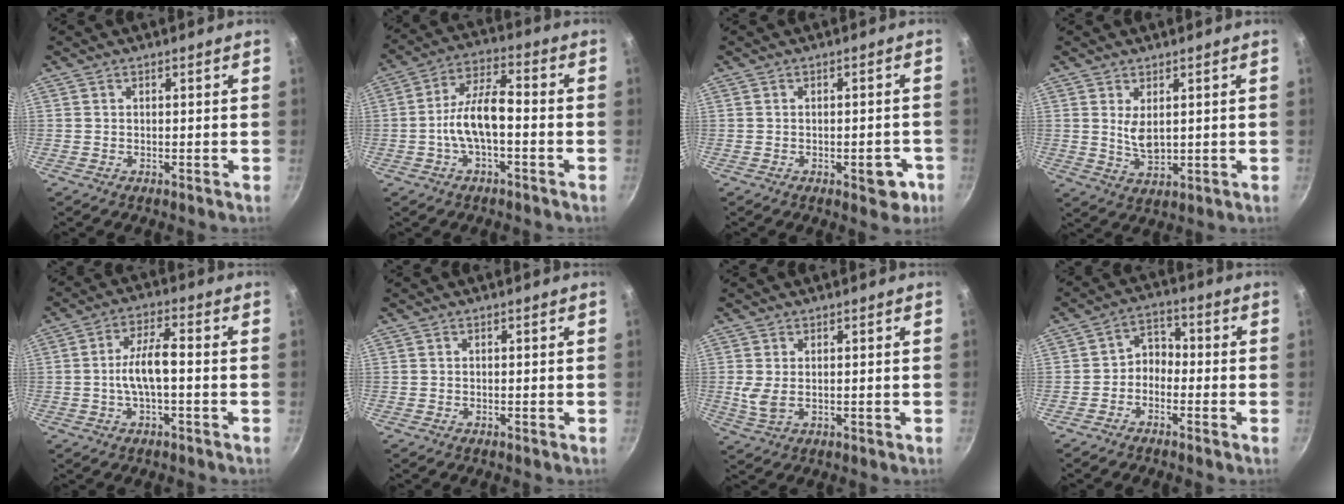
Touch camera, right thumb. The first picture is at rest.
{"total": 9.8, "force": [-2.1, 4.1, 8.6], "torque": [-0.150, 0.041, -0.049]}
{"total": 5.1, "force": [-2.1, 2.4, 3.9], "torque": [-0.030, 0.014, -0.022]}
{"total": 4.9, "force": [1.3, 2.6, 3.9], "torque": [-0.062, -0.019, 0.031]}
{"total": 7.4, "force": [-1.0, 2.5, 6.9], "torque": [-0.127, 0.029, -0.023]}
{"total": 0.0}
{"total": 3.9, "force": [0.4, 2.0, 3.3], "torque": [-0.069, -0.005, 0.014]}
{"total": 4.5, "force": [-1.6, 3.5, 2.4], "torque": [-0.015, 0.033, -0.040]}